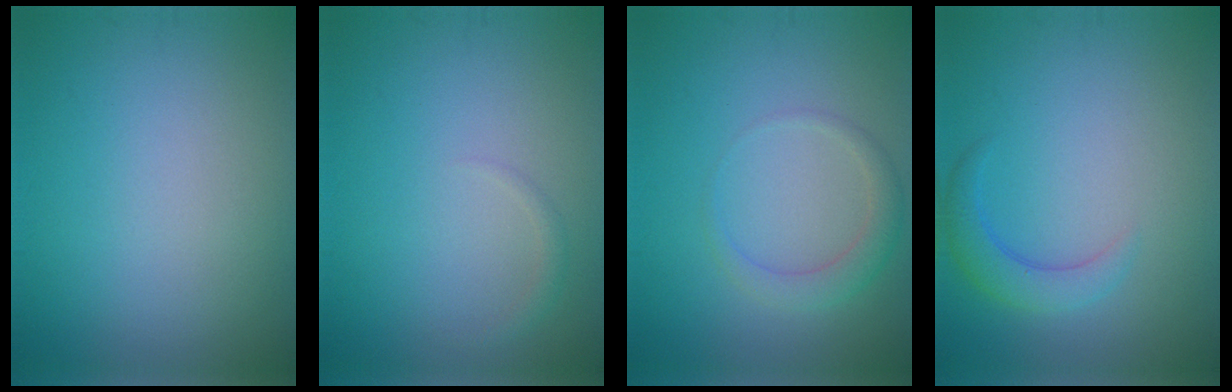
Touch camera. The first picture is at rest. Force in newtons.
{"total": 0.8, "press": 0.8, "slide": 0.0}
{"total": 2.1, "press": 2.1, "slide": 0.1}
{"total": 2.6, "press": 2.6, "slide": 0.2}